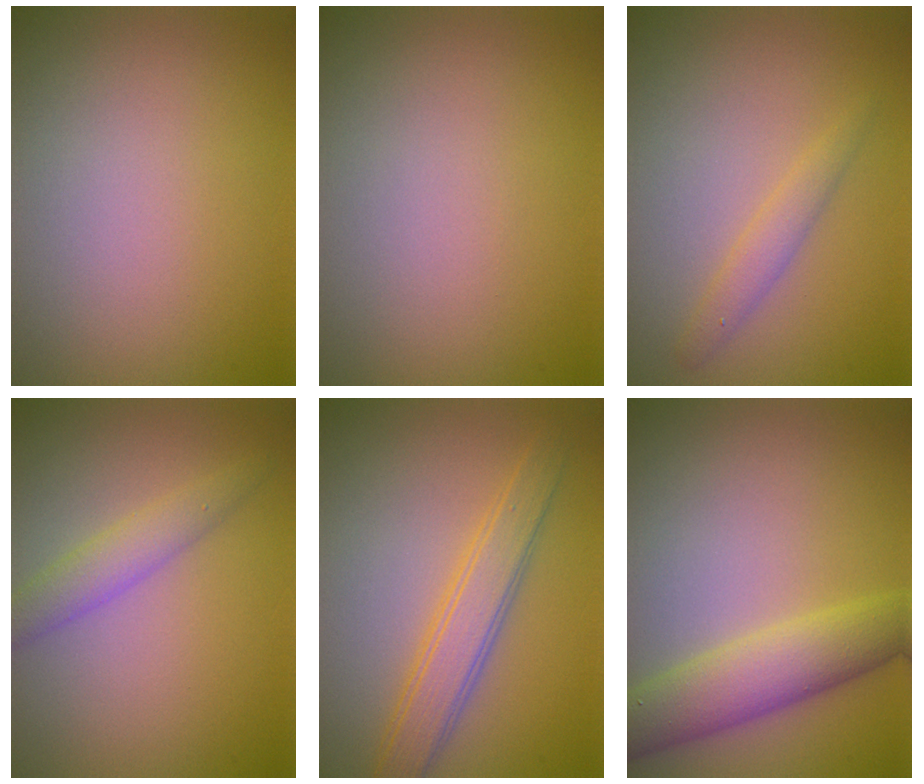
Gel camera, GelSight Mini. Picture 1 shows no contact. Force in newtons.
{"total": 0.0}
{"total": 1.6, "press": 1.6, "slide": 0.1}
{"total": 2.5, "press": 2.5, "slide": 0.1}
{"total": 3.6, "press": 3.6, "slide": 0.2}
{"total": 5.2, "press": 5.2, "slide": 0.0}